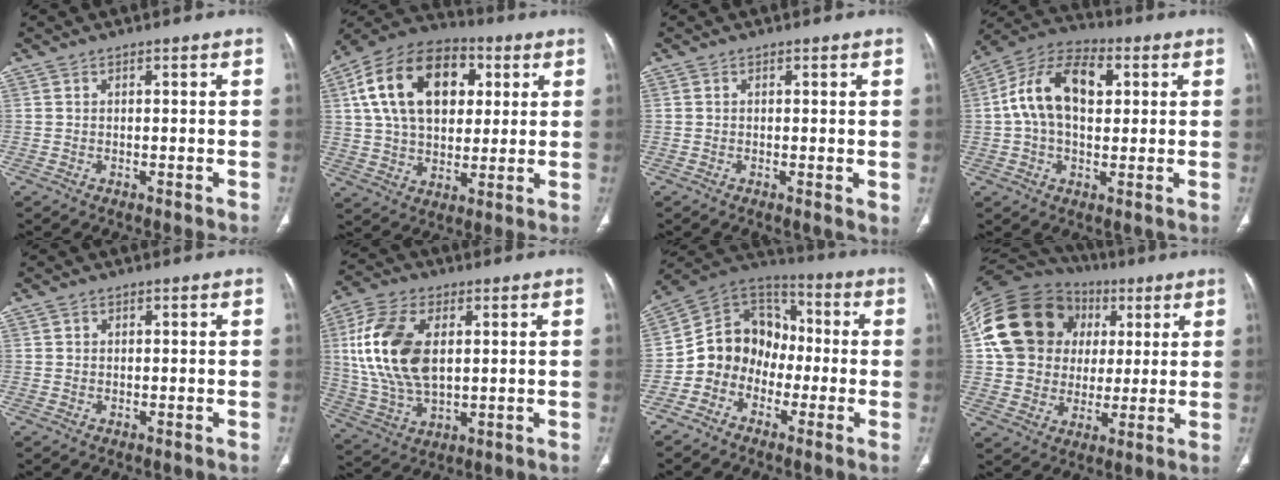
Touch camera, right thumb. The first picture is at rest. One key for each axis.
{"total": 21.8, "fx": 5.9, "fy": 14.3, "fz": 15.3, "tx": -0.248, "ty": 0.007, "tz": 0.095}
{"total": 1.5, "fx": 0.1, "fy": 0.4, "fz": 1.4, "tx": -0.022, "ty": -0.008, "tz": -0.002}
{"total": 14.9, "fx": 2.8, "fy": 9.1, "fz": 11.4, "tx": -0.191, "ty": 0.026, "tz": 0.043}
{"total": 0.7, "fx": 0.3, "fy": 0.6, "fz": 0.1, "tx": 0.005, "ty": 0.000, "tz": 0.005}
{"total": 17.1, "fx": 3.2, "fy": 9.8, "fz": 13.6, "tx": -0.275, "ty": -0.006, "tz": 0.064}
{"total": 12.3, "fx": -3.2, "fy": 10.7, "fz": 5.3, "tx": -0.053, "ty": 0.063, "tz": -0.073}
{"total": 23.2, "fx": 6.5, "fy": 19.2, "fz": 11.2, "tx": -0.177, "ty": 0.039, "tz": 0.121}